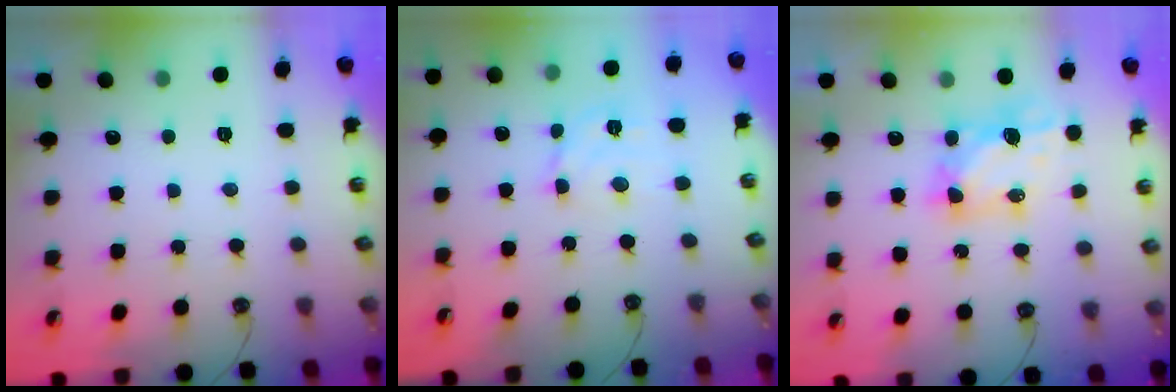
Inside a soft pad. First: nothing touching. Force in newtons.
{"total": 6.3, "press": 6.3, "slide": 0.5}
{"total": 6.1, "press": 6.1, "slide": 0.2}